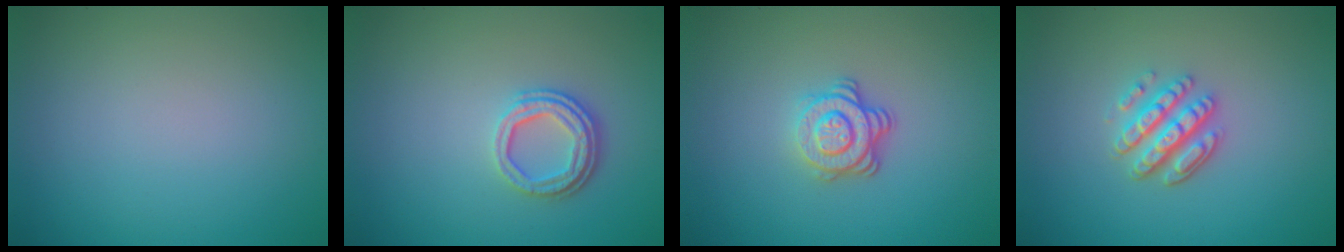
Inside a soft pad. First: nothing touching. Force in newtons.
{"total": 3.2, "press": 2.5, "slide": 2.0}
{"total": 3.4, "press": 2.7, "slide": 2.1}
{"total": 3.5, "press": 3.0, "slide": 1.7}